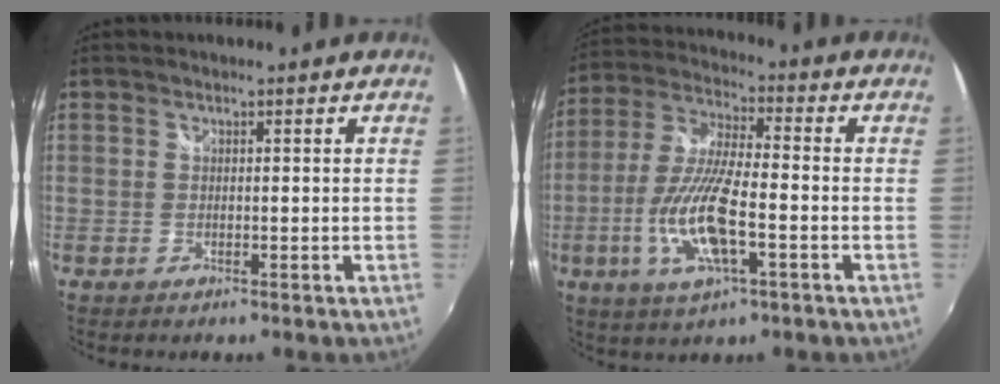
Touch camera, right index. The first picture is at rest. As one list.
[{"total": 14.1, "force": [-4.5, 4.0, 12.8], "torque": [-0.268, -0.012, -0.085]}]